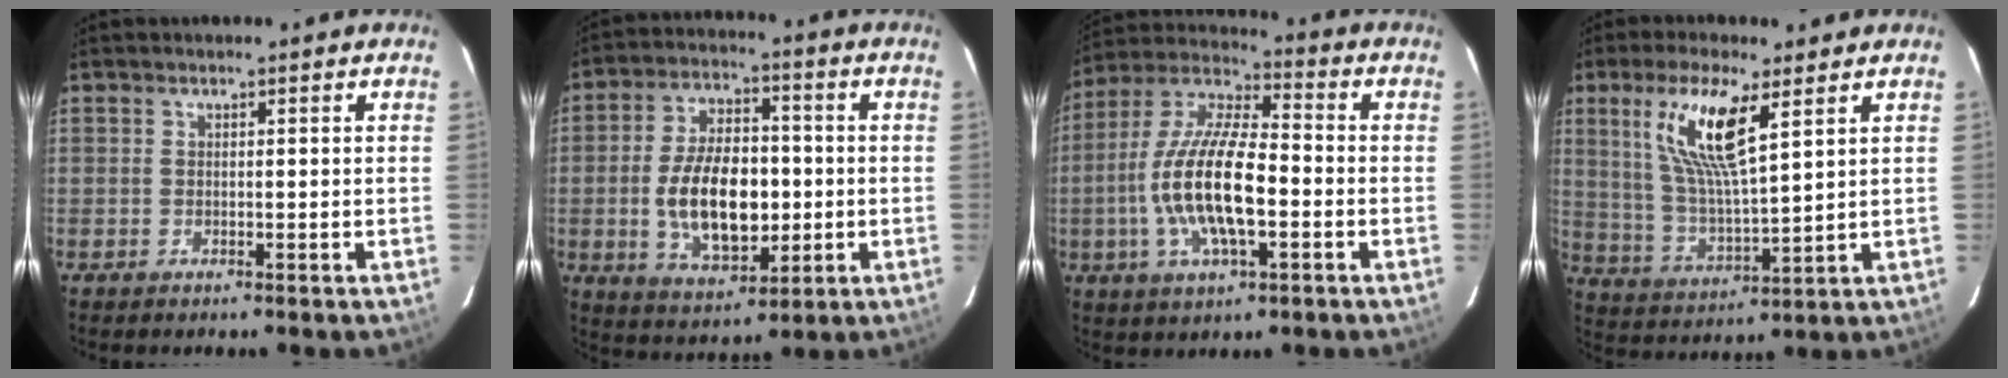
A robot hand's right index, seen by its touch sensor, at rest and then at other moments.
{"total": 14.8, "force": [-1.7, 8.2, 12.3], "torque": [-0.237, 0.005, -0.016]}
{"total": 16.8, "force": [-3.4, 5.8, 15.4], "torque": [-0.307, -0.002, -0.067]}
{"total": 13.2, "force": [6.3, 2.9, 11.2], "torque": [-0.222, 0.003, 0.131]}